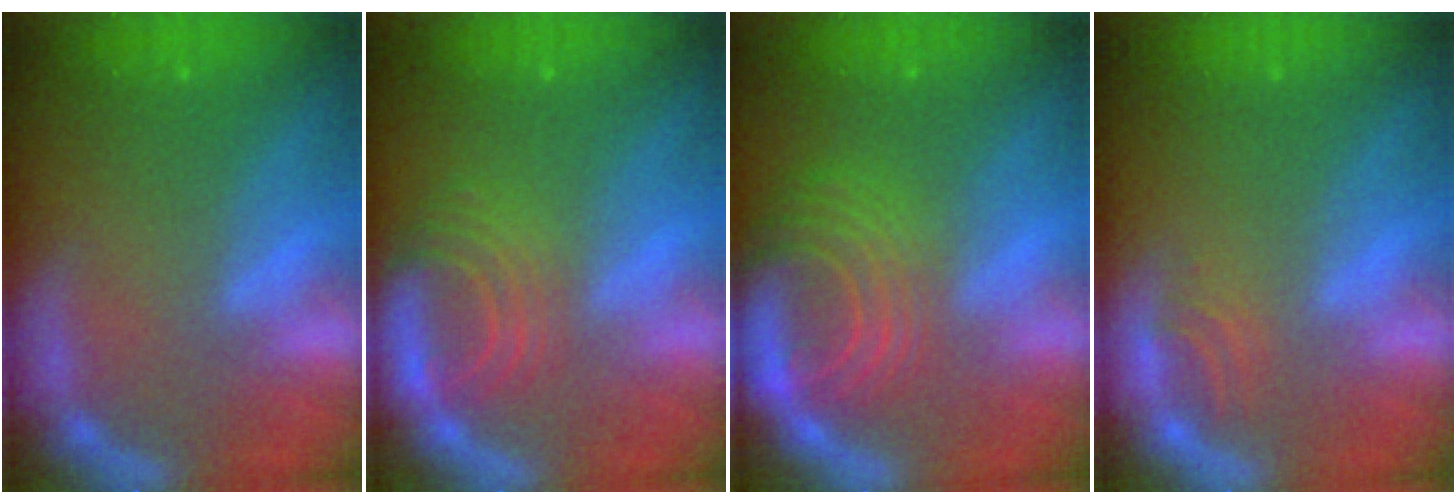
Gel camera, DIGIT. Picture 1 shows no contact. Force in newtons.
{"total": 5.5}
{"total": 9.0}
{"total": 1.5}